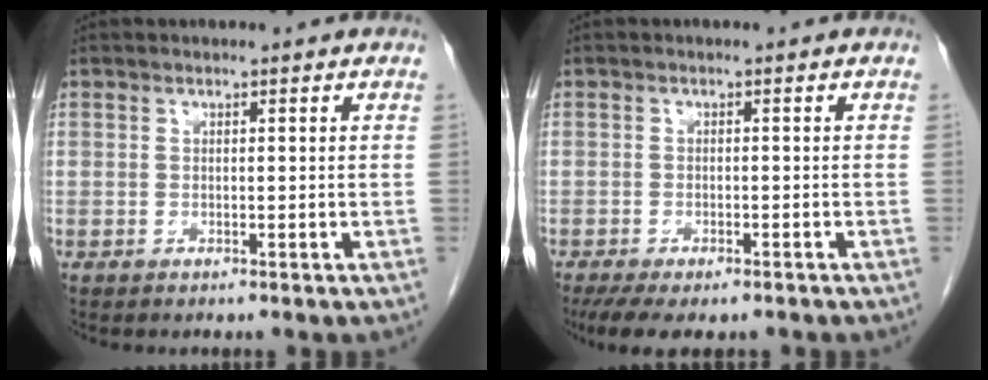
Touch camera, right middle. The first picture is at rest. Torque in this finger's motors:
{"motor_torque": [0.81, -0.60, 0.25, 0.08]}